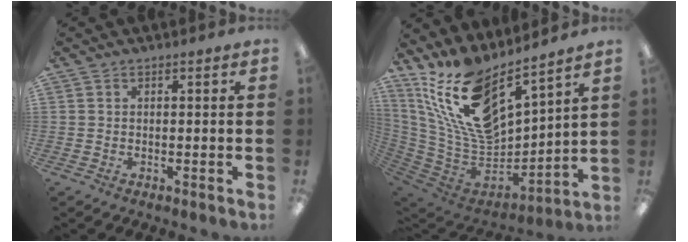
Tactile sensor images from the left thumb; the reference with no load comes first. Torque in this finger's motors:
{"motor_torque": [1.27, 0.06, 1.77, -0.96, 0.59]}